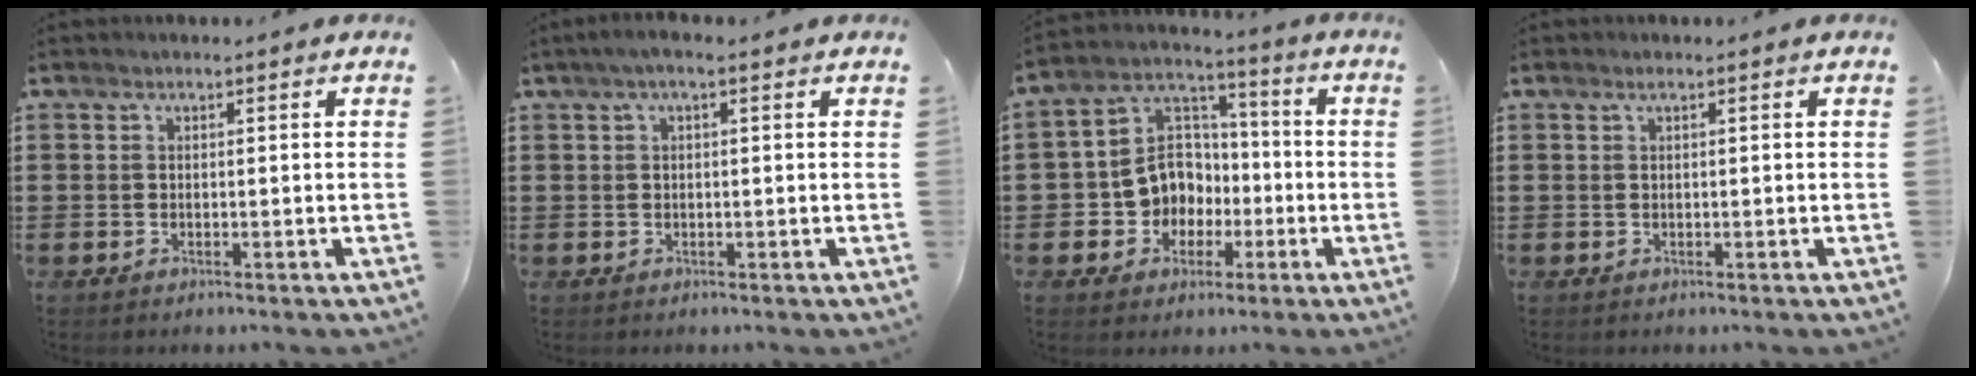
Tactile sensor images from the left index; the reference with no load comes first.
{"total": 1.6, "force": [0.1, 0.2, 1.6], "torque": [-0.027, 0.001, 0.003]}
{"total": 8.9, "force": [-2.0, 8.1, 3.1], "torque": [-0.104, 0.005, -0.038]}
{"total": 0.7, "force": [0.2, 0.0, 0.6], "torque": [-0.009, -0.001, 0.004]}